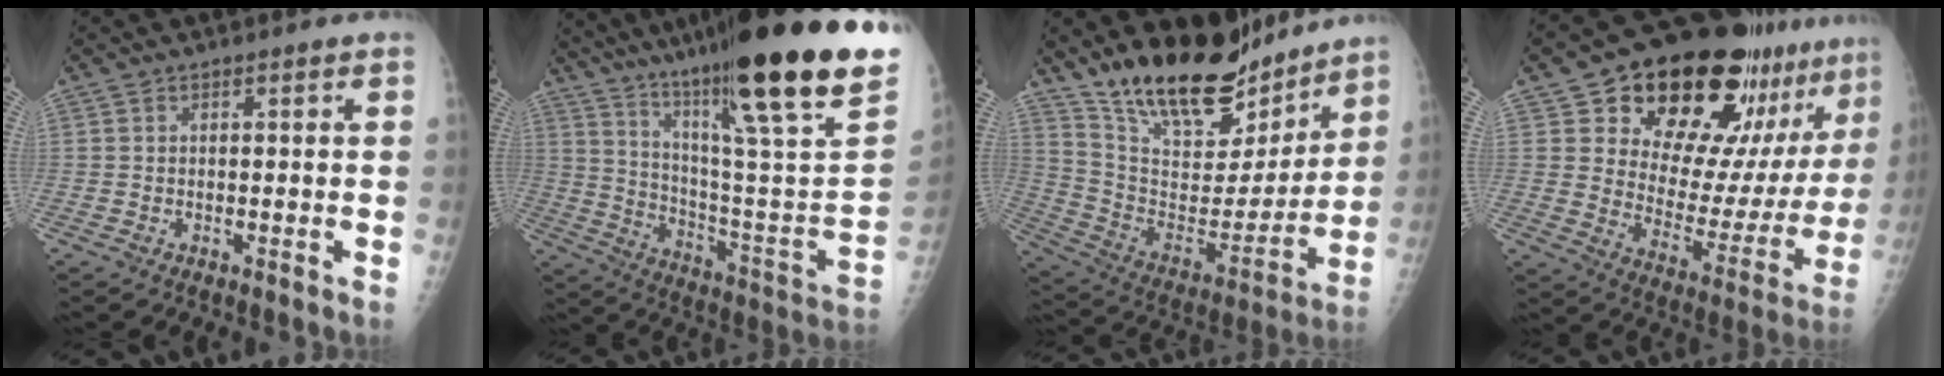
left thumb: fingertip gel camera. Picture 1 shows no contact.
{"total": 33.8, "force": [23.3, 2.5, 24.4], "torque": [-0.336, -0.102, 0.354]}
{"total": 22.9, "force": [18.1, 9.1, 10.6], "torque": [-0.137, -0.098, 0.312]}
{"total": 26.2, "force": [16.8, 11.8, 16.3], "torque": [-0.194, -0.067, 0.243]}